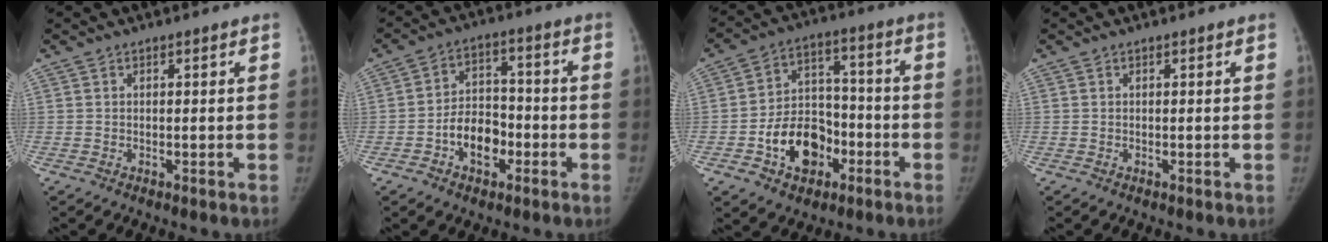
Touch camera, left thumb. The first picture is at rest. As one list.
[{"total": 9.0, "force": [-3.5, 6.1, 5.7], "torque": [-0.065, 0.035, -0.062]}, {"total": 13.5, "force": [-5.3, 9.6, 7.7], "torque": [-0.086, 0.044, -0.086]}, {"total": 0.0}]